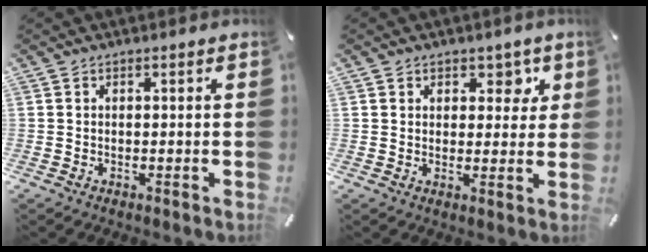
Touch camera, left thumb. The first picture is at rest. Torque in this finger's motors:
{"motor_torque": [0.39, -0.20, 0.12, 0.03, -0.03]}